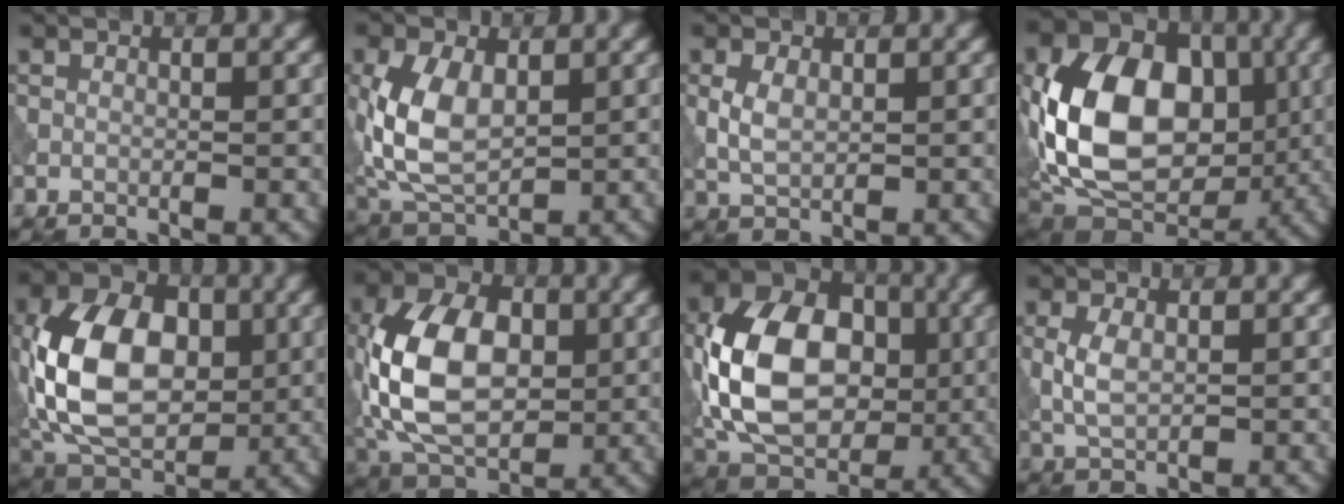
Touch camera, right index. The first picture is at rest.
{"total": 7.7, "force": [0.8, 4.8, 6.0], "torque": [-0.139, 0.002, 0.013]}
{"total": 2.6, "force": [0.4, 1.7, 1.9], "torque": [-0.048, 0.000, 0.012]}
{"total": 14.4, "force": [0.2, 10.0, 10.3], "torque": [-0.197, 0.004, -0.012]}
{"total": 11.8, "force": [0.3, 8.1, 8.6], "torque": [-0.168, 0.008, -0.002]}
{"total": 11.6, "force": [0.1, 7.7, 8.8], "torque": [-0.185, 0.011, -0.006]}
{"total": 12.7, "force": [-0.1, 9.0, 8.9], "torque": [-0.174, 0.008, -0.007]}
{"total": 2.7, "force": [0.2, 1.5, 2.3], "torque": [-0.057, 0.000, 0.007]}